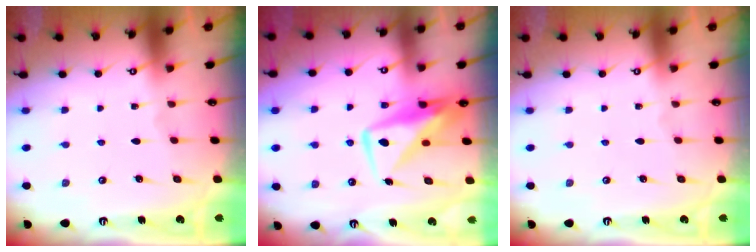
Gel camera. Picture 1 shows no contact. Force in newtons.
{"total": 10.2, "press": 10.1, "slide": 1.3}
{"total": 0.0}